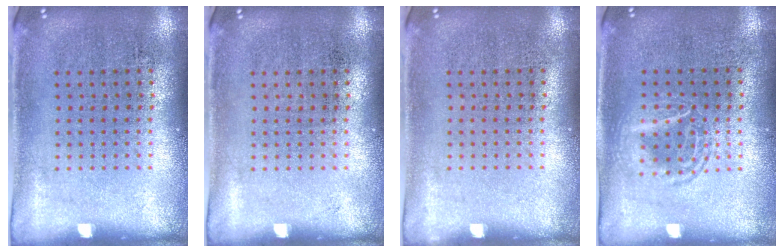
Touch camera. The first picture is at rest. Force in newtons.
{"total": 0.0}
{"total": 0.0}
{"total": 1.3, "press": 1.2, "slide": 0.2}